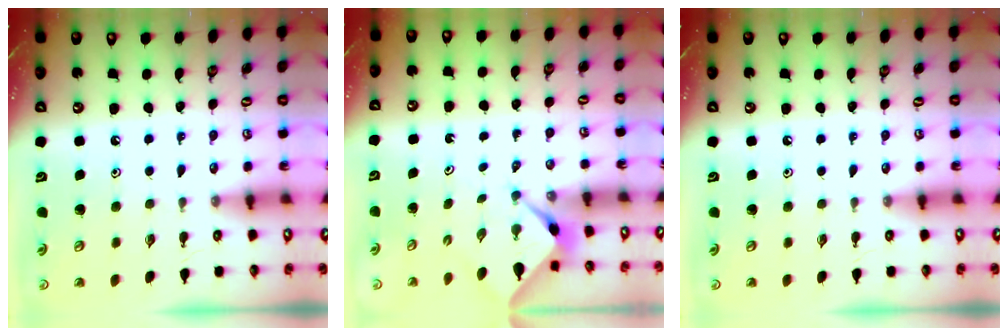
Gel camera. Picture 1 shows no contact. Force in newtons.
{"total": 2.3, "press": 2.3, "slide": 0.2}
{"total": 0.0}